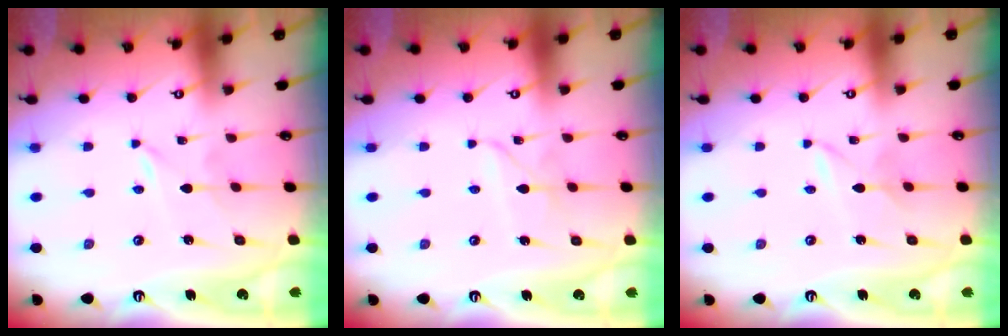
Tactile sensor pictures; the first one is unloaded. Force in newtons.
{"total": 2.7, "press": 2.7, "slide": 0.2}
{"total": 2.3, "press": 2.3, "slide": 0.3}